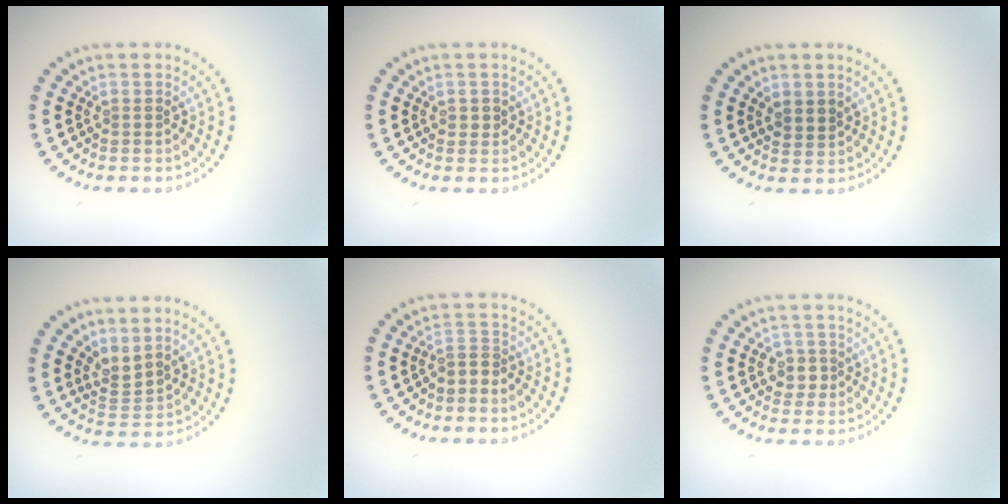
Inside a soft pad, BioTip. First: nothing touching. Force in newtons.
{"total": 0.9, "press": 0.9, "slide": 0.2}
{"total": 1.6, "press": 1.3, "slide": 0.9}
{"total": 2.3, "press": 1.6, "slide": 1.6}
{"total": 1.6, "press": 1.2, "slide": 1.1}
{"total": 1.6, "press": 1.4, "slide": 0.9}